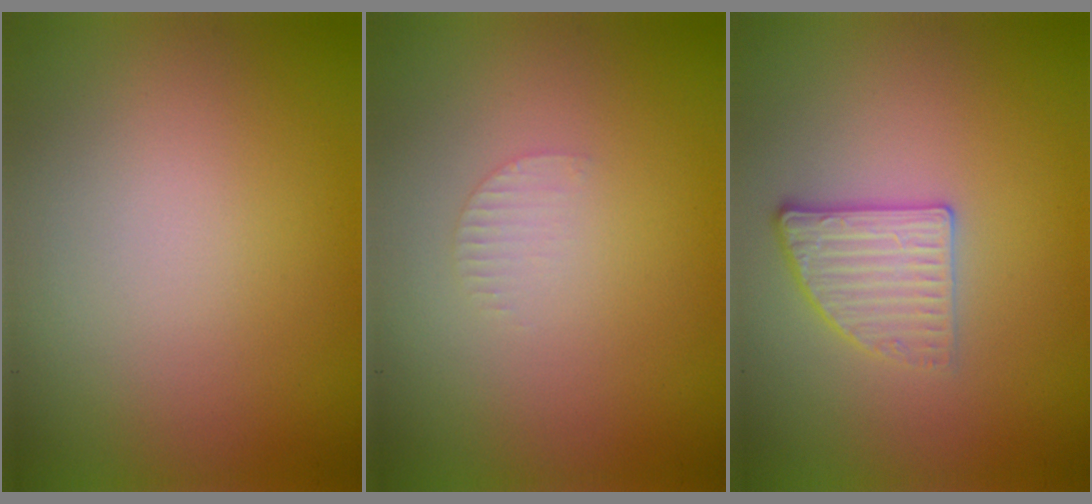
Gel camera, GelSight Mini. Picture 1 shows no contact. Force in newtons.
{"total": 0.8, "press": 0.8, "slide": 0.2}
{"total": 2.6, "press": 2.4, "slide": 1.0}